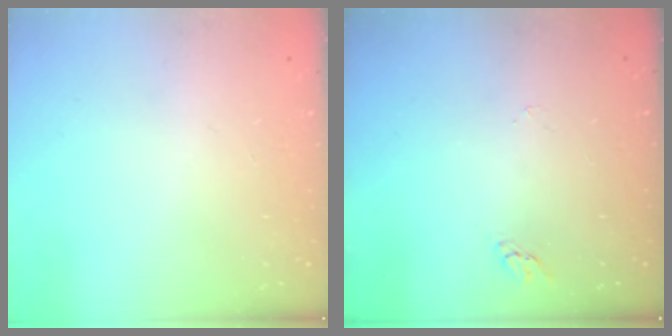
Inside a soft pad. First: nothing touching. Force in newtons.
{"total": 2.2, "press": 2.2, "slide": 0.2}